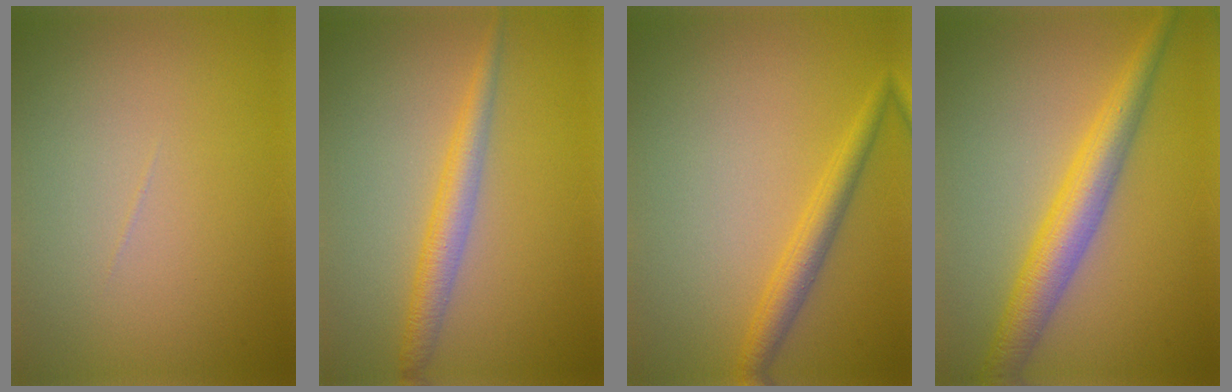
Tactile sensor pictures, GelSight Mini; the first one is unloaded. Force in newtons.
{"total": 2.9, "press": 2.9, "slide": 0.1}
{"total": 2.7, "press": 2.7, "slide": 0.2}
{"total": 5.0, "press": 5.0, "slide": 0.0}